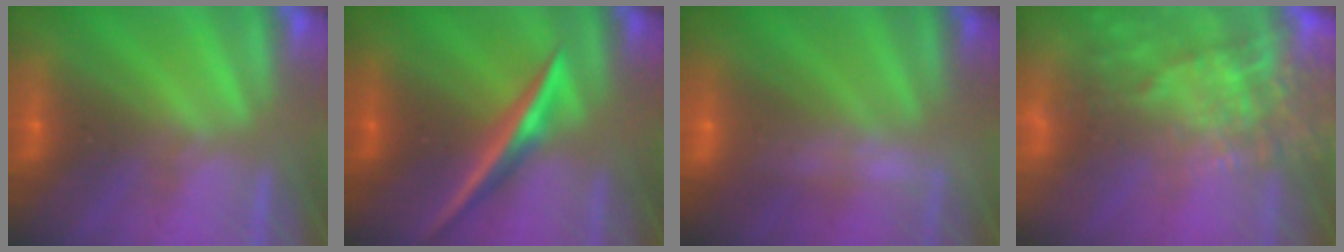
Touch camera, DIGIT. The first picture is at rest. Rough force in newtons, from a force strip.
{"total": 1.9}
{"total": 2.3}
{"total": 8.0}